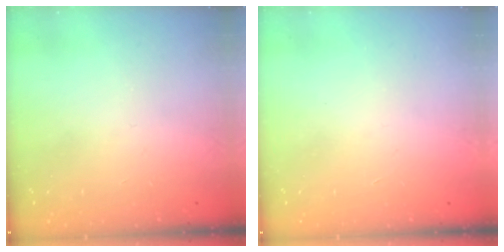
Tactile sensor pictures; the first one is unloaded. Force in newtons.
{"total": 1.5, "press": 1.5, "slide": 0.1}